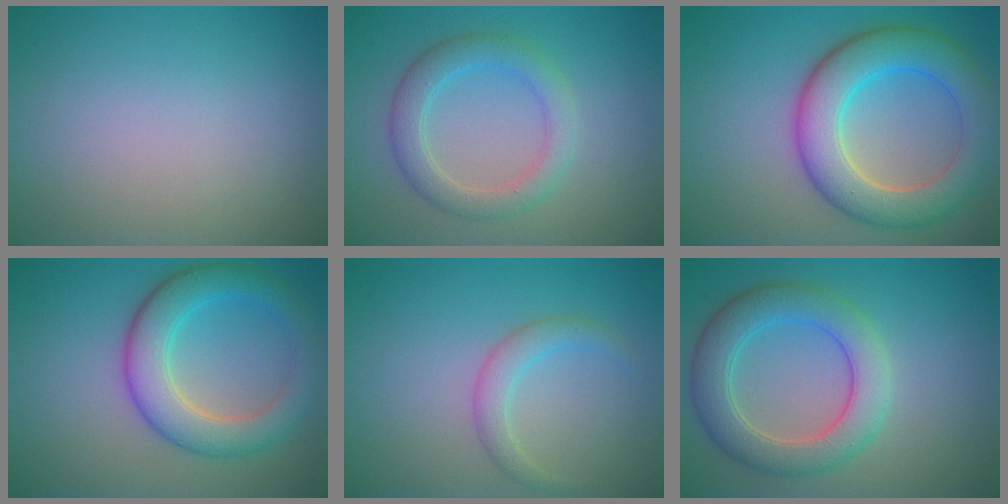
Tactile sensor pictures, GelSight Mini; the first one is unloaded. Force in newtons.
{"total": 3.5, "press": 3.5, "slide": 0.1}
{"total": 8.1, "press": 8.1, "slide": 0.1}
{"total": 6.0, "press": 6.0, "slide": 0.3}
{"total": 2.0, "press": 2.0, "slide": 0.2}
{"total": 5.7, "press": 5.7, "slide": 0.2}